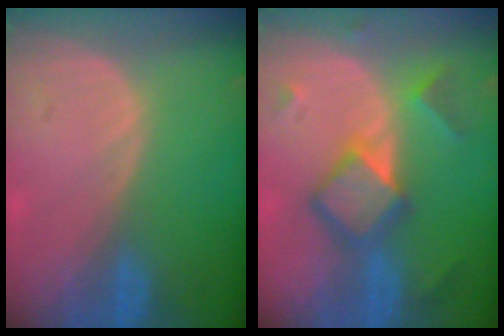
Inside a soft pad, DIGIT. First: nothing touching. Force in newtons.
{"total": 7.1, "press": 7.1, "slide": 0.5}